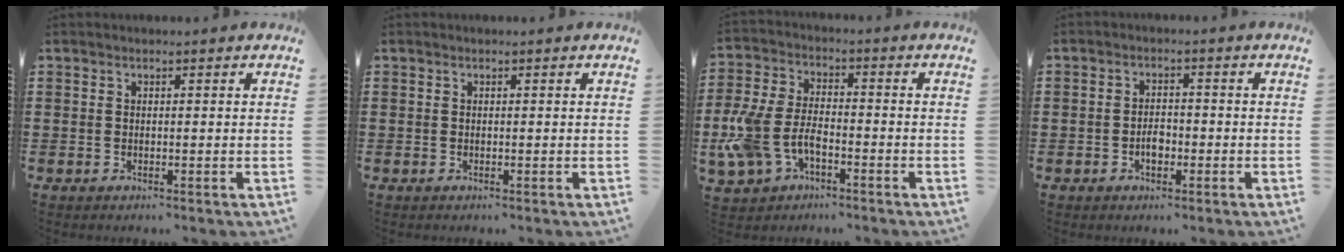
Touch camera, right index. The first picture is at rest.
{"total": 0.0}
{"total": 7.4, "force": [-3.2, 4.2, 5.3], "torque": [-0.149, -0.003, -0.071]}
{"total": 2.7, "force": [-1.0, 1.7, 1.8], "torque": [-0.027, -0.001, -0.021]}